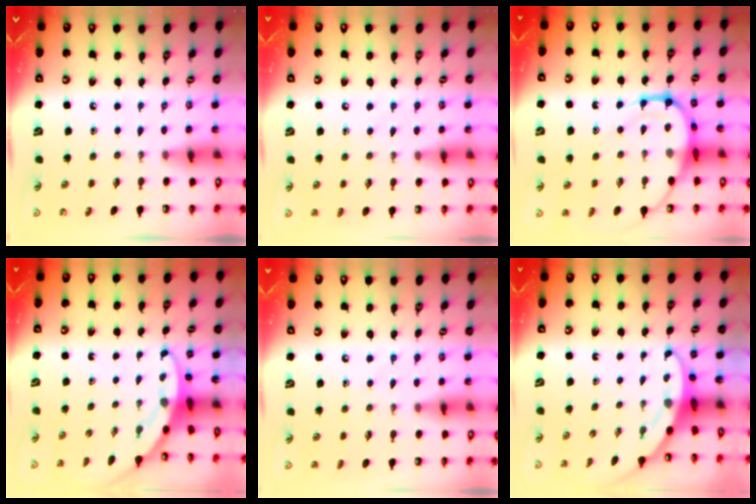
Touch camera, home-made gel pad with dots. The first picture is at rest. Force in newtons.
{"total": 4.9, "press": 4.9, "slide": 0.6}
{"total": 14.2, "press": 14.1, "slide": 1.5}
{"total": 3.3, "press": 3.3, "slide": 0.1}
{"total": 4.9, "press": 4.9, "slide": 0.6}
{"total": 3.6, "press": 3.6, "slide": 0.2}